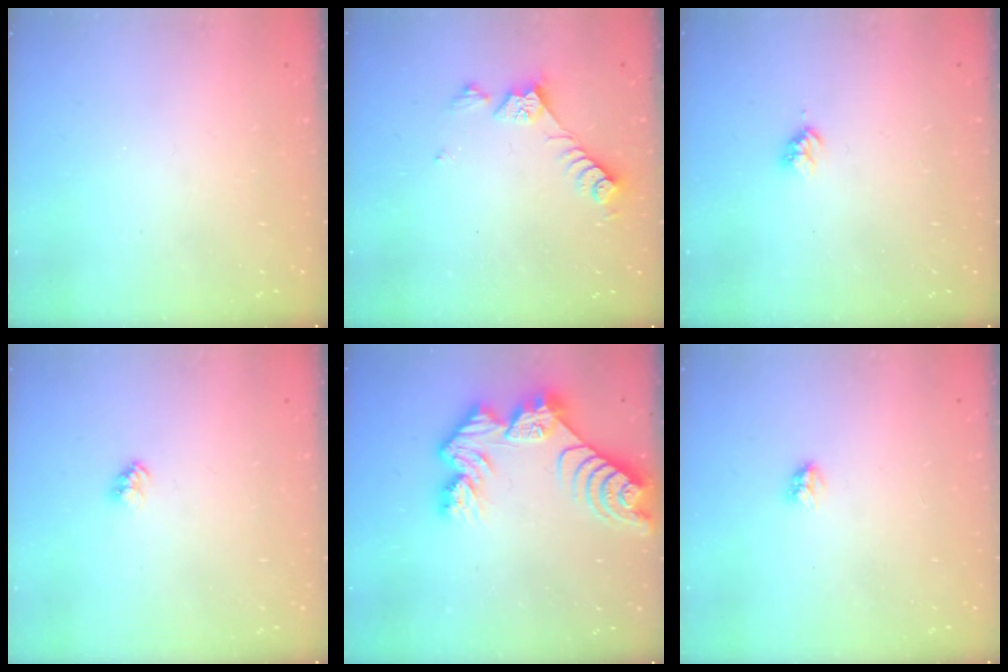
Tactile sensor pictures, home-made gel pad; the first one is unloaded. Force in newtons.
{"total": 8.3, "press": 8.3, "slide": 0.1}
{"total": 2.9, "press": 2.9, "slide": 0.4}
{"total": 2.3, "press": 2.3, "slide": 0.3}
{"total": 11.9, "press": 11.8, "slide": 1.0}
{"total": 2.8, "press": 2.8, "slide": 0.4}